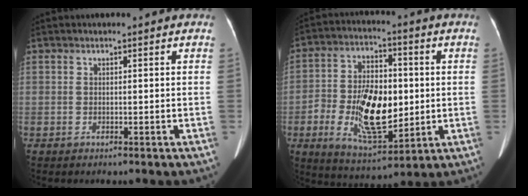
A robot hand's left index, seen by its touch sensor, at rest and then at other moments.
{"total": 14.5, "force": [-1.7, 6.8, 12.7], "torque": [-0.239, 0.002, -0.019]}